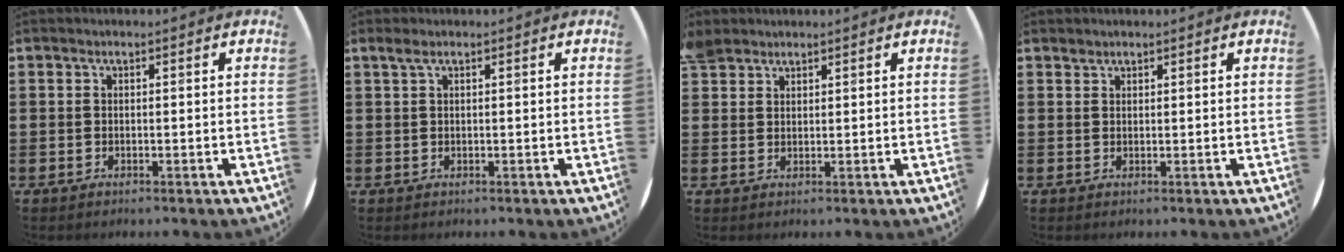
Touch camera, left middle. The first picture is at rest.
{"total": 0.9, "force": [0.5, 0.1, 0.7], "torque": [-0.015, 0.003, 0.008]}
{"total": 2.4, "force": [2.1, 1.0, 0.1], "torque": [-0.008, 0.004, 0.043]}
{"total": 0.9, "force": [0.8, 0.3, -0.1], "torque": [0.001, 0.002, 0.017]}